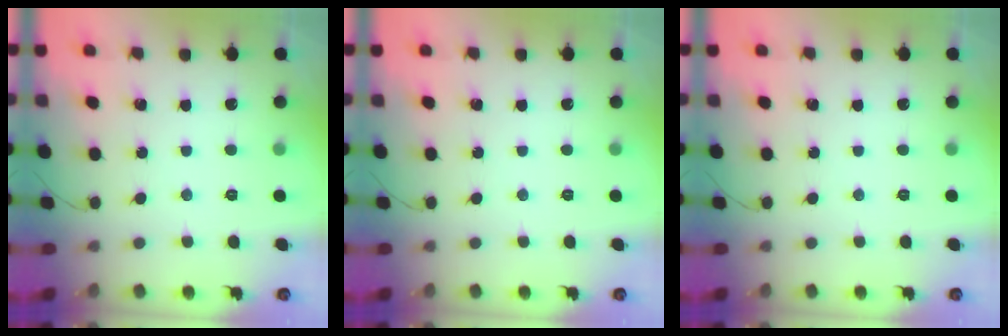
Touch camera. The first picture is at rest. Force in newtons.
{"total": 0.0}
{"total": 0.0}